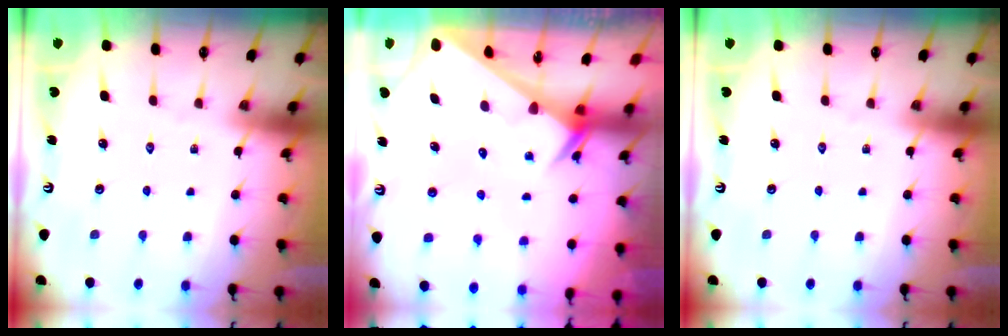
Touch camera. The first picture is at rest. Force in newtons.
{"total": 2.0, "press": 2.0, "slide": 0.1}
{"total": 0.0}